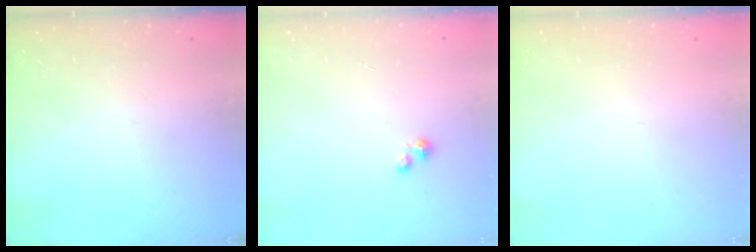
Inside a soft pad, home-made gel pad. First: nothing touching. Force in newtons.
{"total": 1.9, "press": 1.9, "slide": 0.2}
{"total": 0.0}